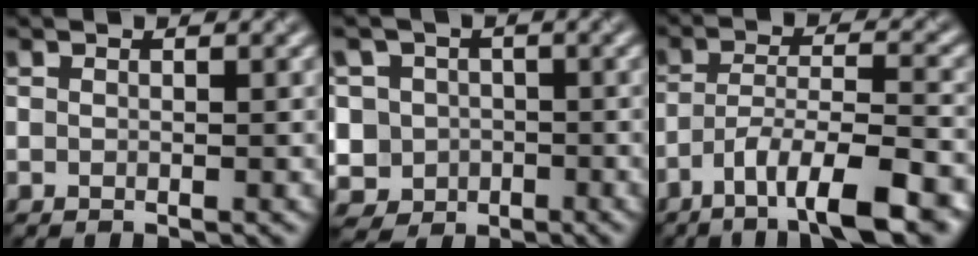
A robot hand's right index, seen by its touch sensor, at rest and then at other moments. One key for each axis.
{"total": 6.8, "fx": -1.5, "fy": 6.5, "fz": 1.5, "tx": -0.033, "ty": 0.014, "tz": -0.057}
{"total": 9.7, "fx": -6.1, "fy": 2.3, "fz": 7.2, "tx": -0.119, "ty": 0.001, "tz": -0.103}